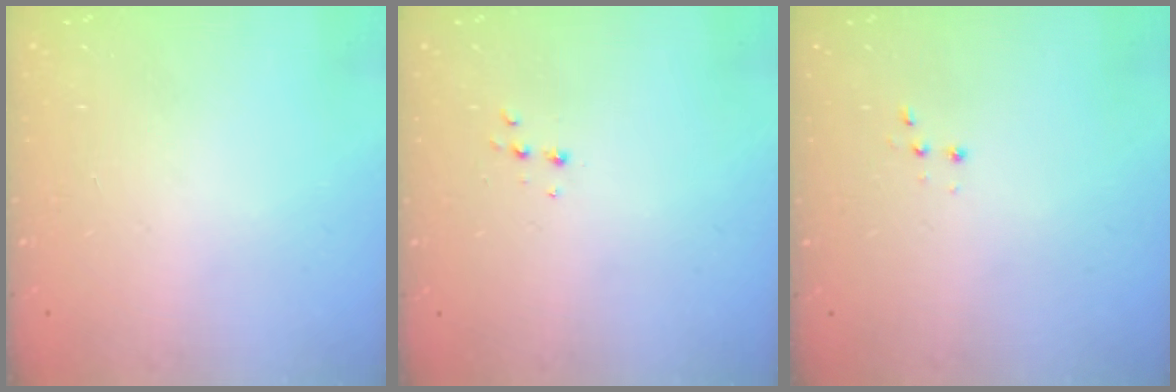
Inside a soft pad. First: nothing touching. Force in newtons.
{"total": 4.1, "press": 4.0, "slide": 0.8}
{"total": 2.8, "press": 2.7, "slide": 0.7}